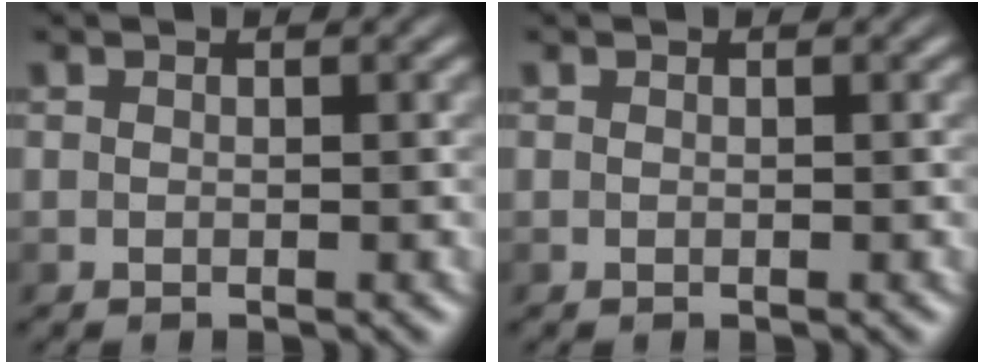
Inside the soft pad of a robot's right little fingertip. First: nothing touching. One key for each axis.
{"total": 0.0}